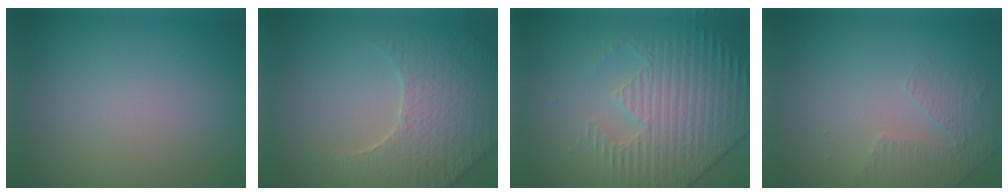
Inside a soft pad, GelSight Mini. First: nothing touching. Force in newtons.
{"total": 5.1, "press": 4.7, "slide": 2.0}
{"total": 4.2, "press": 4.0, "slide": 1.2}
{"total": 1.6, "press": 1.2, "slide": 1.1}